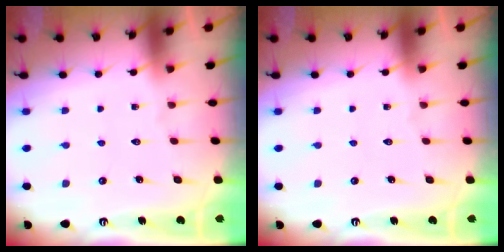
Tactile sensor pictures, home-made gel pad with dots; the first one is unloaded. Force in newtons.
{"total": 0.0}